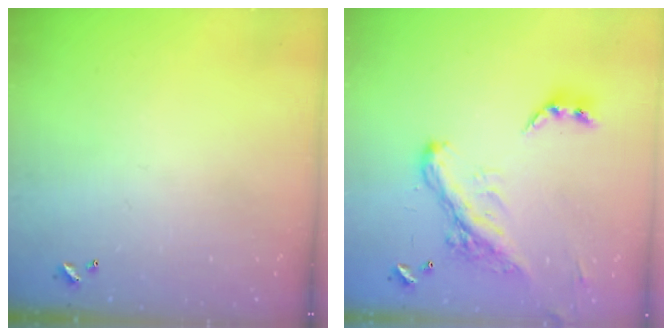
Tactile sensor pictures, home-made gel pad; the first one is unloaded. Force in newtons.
{"total": 6.3, "press": 6.1, "slide": 1.4}